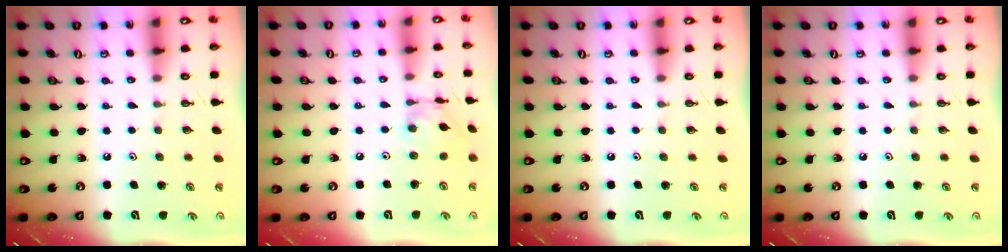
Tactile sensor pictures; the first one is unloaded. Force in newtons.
{"total": 7.6, "press": 7.6, "slide": 0.3}
{"total": 0.0}
{"total": 0.0}